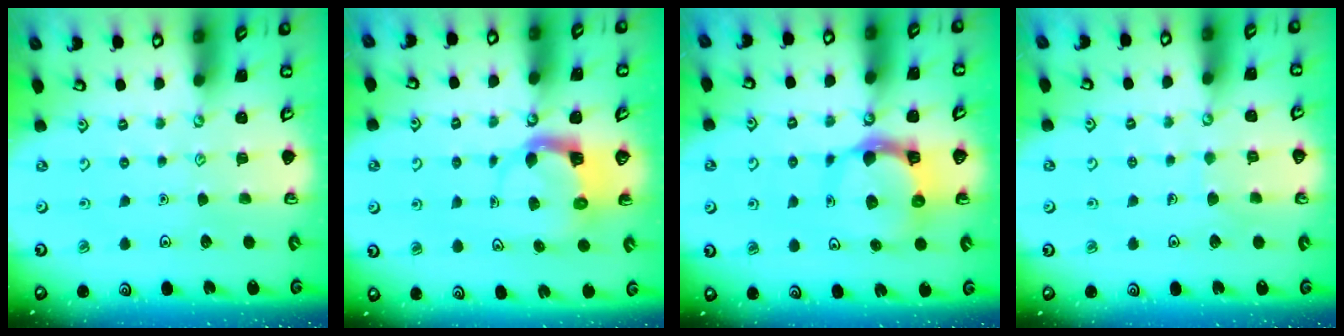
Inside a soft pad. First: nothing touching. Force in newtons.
{"total": 3.7, "press": 3.6, "slide": 0.7}
{"total": 8.7, "press": 8.6, "slide": 1.2}
{"total": 4.9, "press": 4.8, "slide": 0.3}